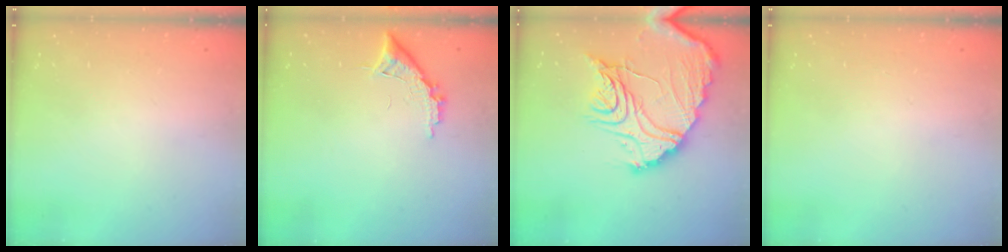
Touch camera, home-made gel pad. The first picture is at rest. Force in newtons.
{"total": 9.0, "press": 9.0, "slide": 0.4}
{"total": 22.0, "press": 21.9, "slide": 2.1}
{"total": 0.0}